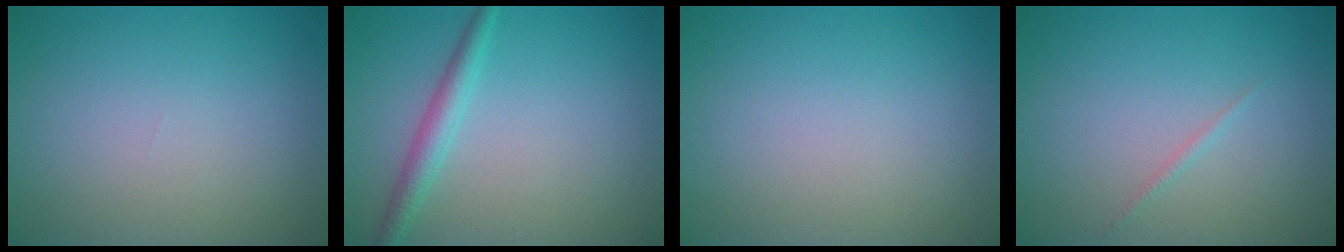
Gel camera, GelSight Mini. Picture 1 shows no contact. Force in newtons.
{"total": 2.4, "press": 2.4, "slide": 0.1}
{"total": 0.0}
{"total": 0.6, "press": 0.6, "slide": 0.0}